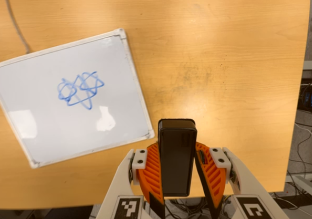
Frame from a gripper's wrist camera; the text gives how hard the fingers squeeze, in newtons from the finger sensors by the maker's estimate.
{"total": 5.6, "left": 5.1, "right": 6.1}